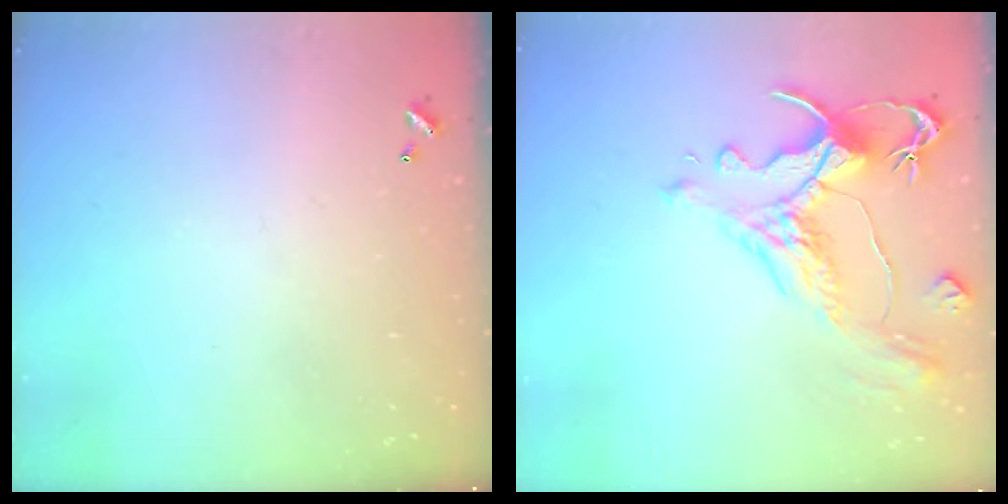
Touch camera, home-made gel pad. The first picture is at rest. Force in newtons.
{"total": 1.8, "press": 0.9, "slide": 1.5}